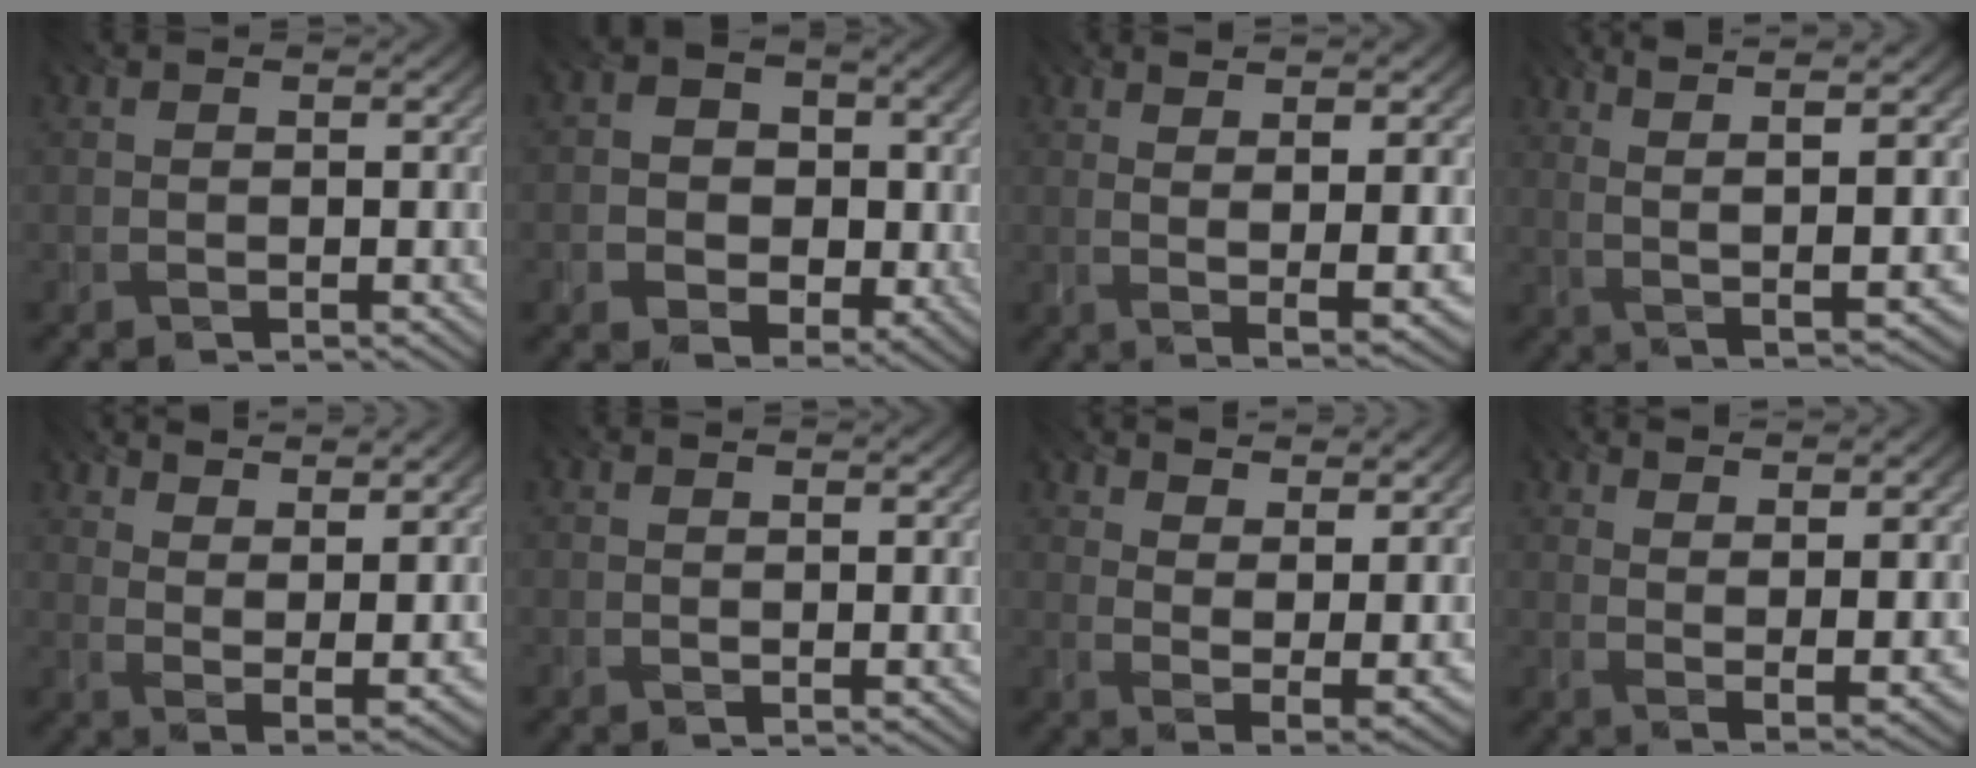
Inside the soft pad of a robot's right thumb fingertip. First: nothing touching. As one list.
[{"total": 7.6, "force": [-0.8, 6.5, 3.9], "torque": [-0.076, -0.009, -0.024]}, {"total": 8.3, "force": [1.6, 1.6, 8.0], "torque": [-0.106, 0.011, 0.024]}, {"total": 8.9, "force": [3.0, 1.3, 8.3], "torque": [-0.155, 0.008, 0.059]}, {"total": 11.5, "force": [8.3, 3.2, 7.4], "torque": [-0.129, -0.002, 0.120]}, {"total": 0.9, "force": [0.6, 0.1, 0.6], "torque": [-0.010, -0.001, 0.014]}, {"total": 11.3, "force": [8.0, 3.7, 7.0], "torque": [-0.122, -0.005, 0.117]}, {"total": 8.4, "force": [5.1, 1.8, 6.4], "torque": [-0.102, 0.002, 0.076]}]